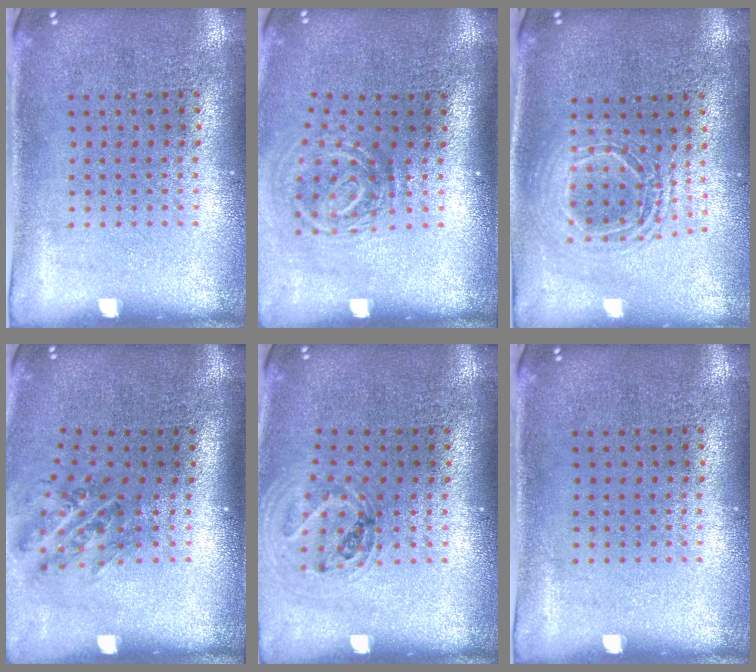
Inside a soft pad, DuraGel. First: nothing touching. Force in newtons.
{"total": 1.9, "press": 1.2, "slide": 1.5}
{"total": 1.7, "press": 1.4, "slide": 0.9}
{"total": 1.1, "press": 1.0, "slide": 0.6}
{"total": 0.9, "press": 0.9, "slide": 0.0}
{"total": 0.0}